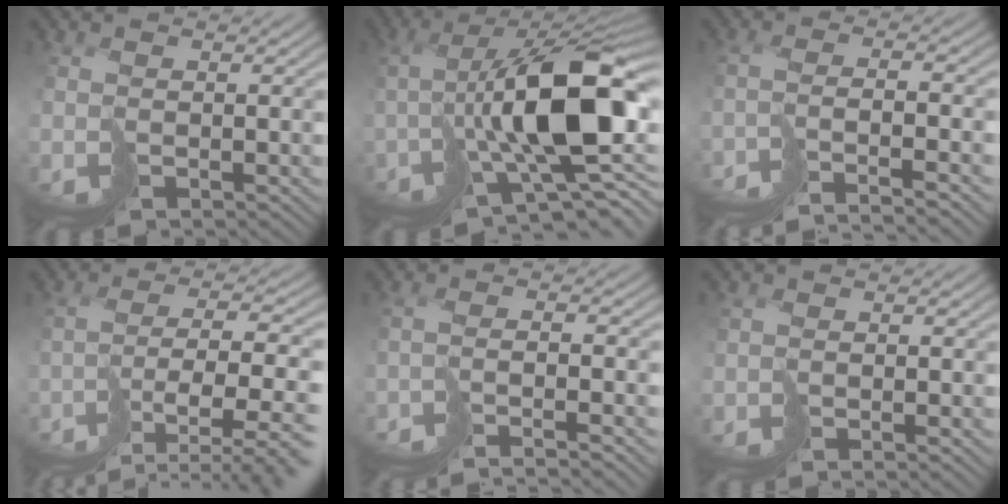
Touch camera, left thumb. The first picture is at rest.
{"total": 15.3, "force": [-0.8, 6.0, 14.0], "torque": [-0.234, -0.004, -0.005]}
{"total": 7.3, "force": [-6.1, -0.2, 3.9], "torque": [-0.060, 0.007, -0.101]}
{"total": 11.1, "force": [-6.5, 3.2, 8.5], "torque": [-0.144, -0.015, -0.086]}
{"total": 5.3, "force": [-4.4, -0.3, 2.9], "torque": [-0.042, 0.002, -0.073]}
{"total": 0.7, "force": [-0.5, 0.4, 0.3], "torque": [-0.003, 0.001, -0.013]}